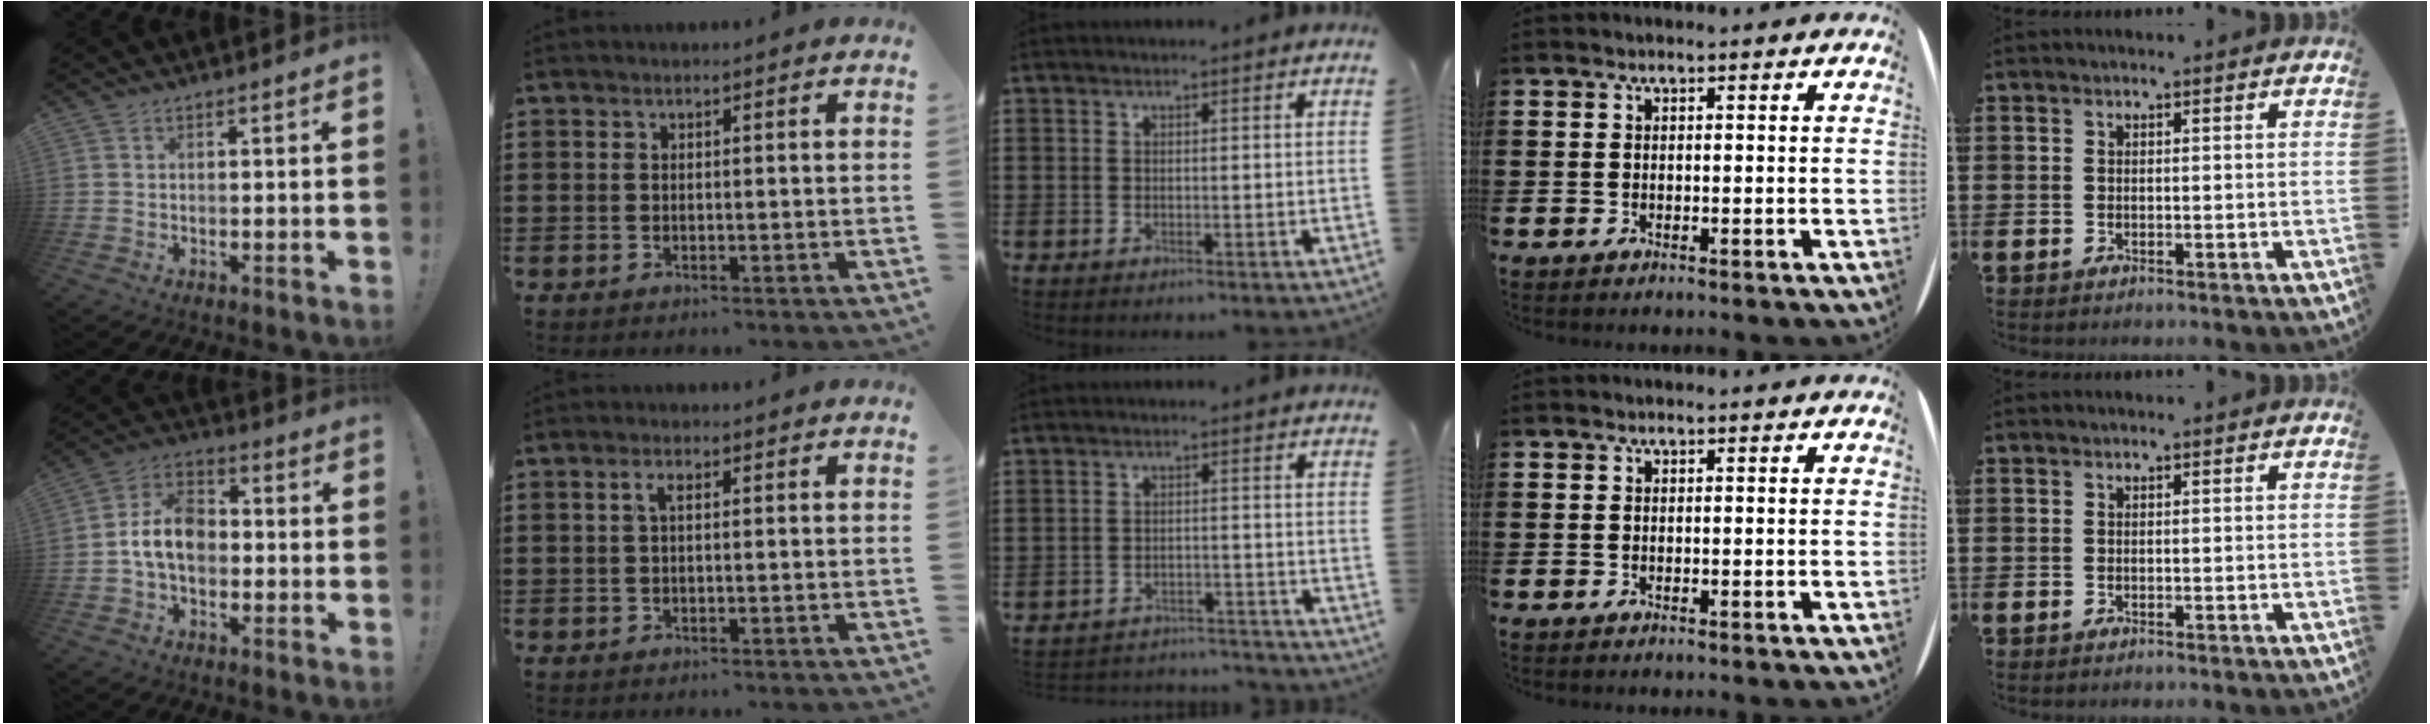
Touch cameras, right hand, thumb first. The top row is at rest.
{"thumb": {"total": 11.2, "force": [-1.5, 8.0, 7.7], "torque": [-0.133, 0.018, -0.023]}, "index": {"total": 1.5, "force": [0.2, 0.5, 1.4], "torque": [-0.029, 0.005, 0.002]}, "middle": {"total": 3.5, "force": [-3.5, 0.3, -0.1], "torque": [-0.004, 0.002, -0.075]}}